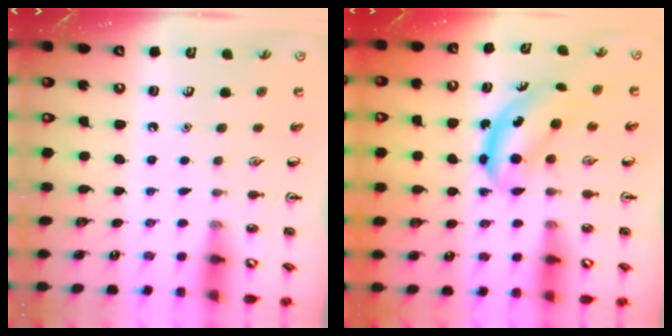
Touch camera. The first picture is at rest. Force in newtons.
{"total": 5.3, "press": 5.2, "slide": 0.5}